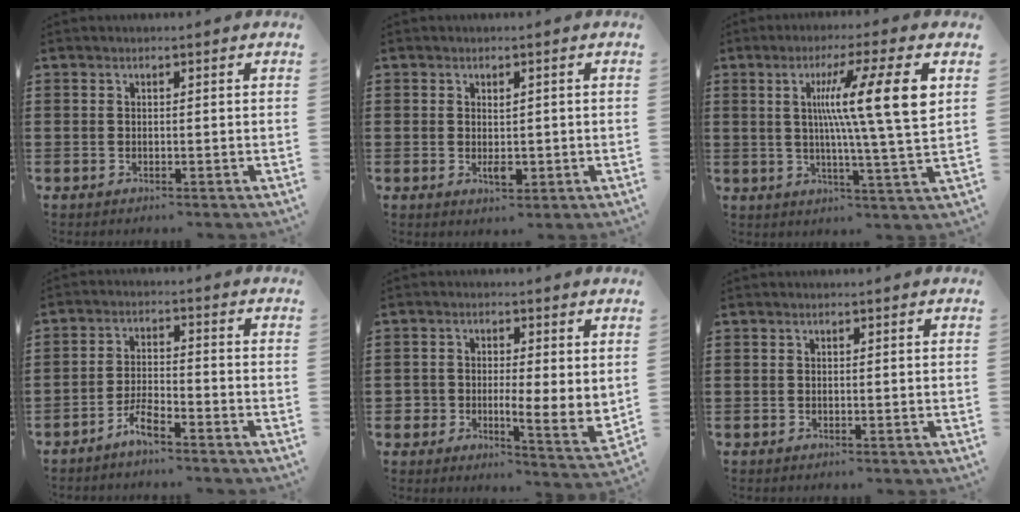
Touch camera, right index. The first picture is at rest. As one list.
[{"total": 2.2, "force": [-0.2, 1.2, 1.8], "torque": [-0.033, 0.001, -0.002]}, {"total": 13.4, "force": [3.7, 0.4, 12.8], "torque": [-0.222, 0.000, 0.047]}, {"total": 3.9, "force": [-3.3, 0.6, 2.0], "torque": [-0.044, 0.008, -0.066]}, {"total": 3.7, "force": [0.9, 2.9, 2.1], "torque": [-0.040, -0.012, 0.012]}, {"total": 0.0}]